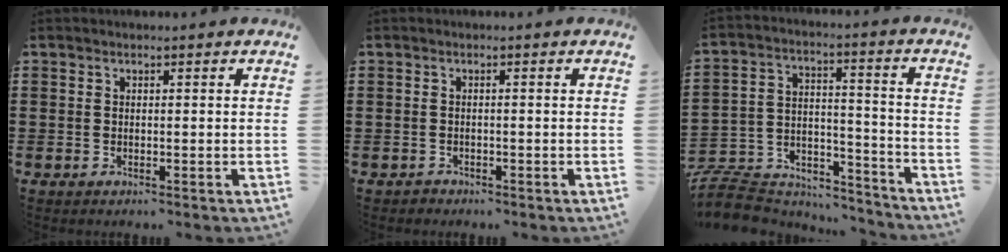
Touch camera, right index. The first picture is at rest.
{"total": 0.9, "force": [-0.7, 0.5, -0.1], "torque": [0.000, 0.004, -0.017]}
{"total": 8.0, "force": [-7.5, 2.4, 1.5], "torque": [-0.040, 0.009, -0.151]}